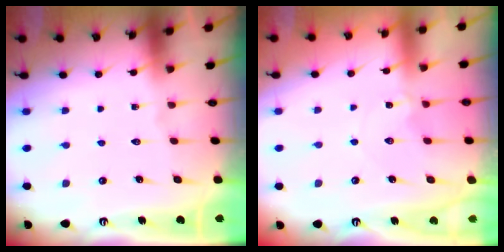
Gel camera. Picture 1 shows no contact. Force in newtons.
{"total": 0.0}